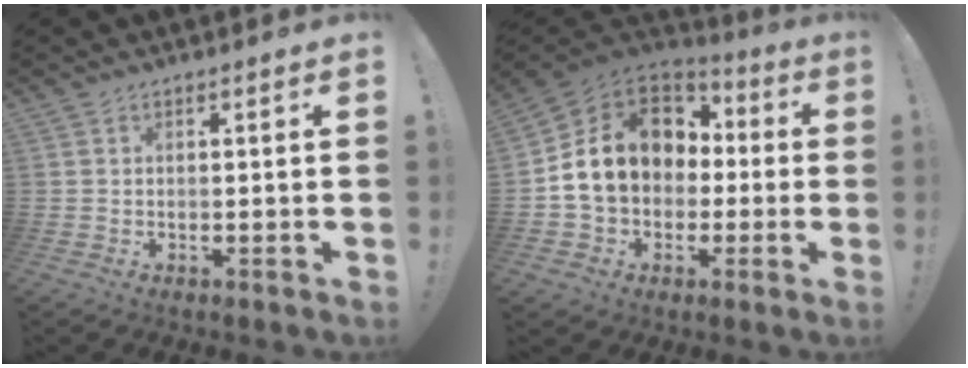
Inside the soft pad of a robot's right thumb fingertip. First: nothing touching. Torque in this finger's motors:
{"motor_torque": [2.50, 2.51, 1.06, -0.50, 0.11]}